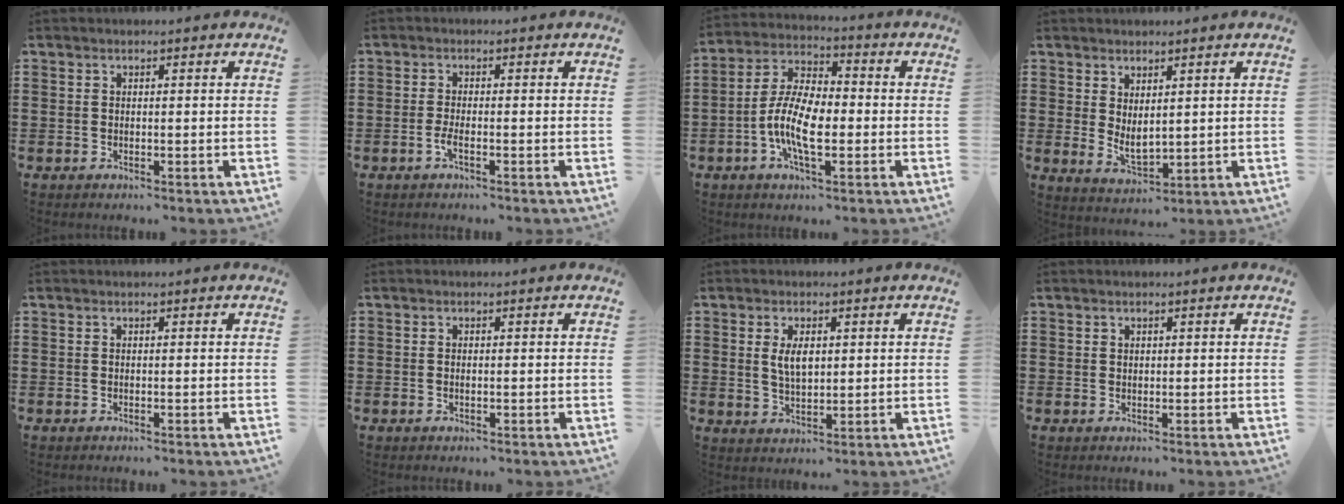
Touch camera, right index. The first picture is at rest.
{"total": 2.1, "force": [-1.0, 0.2, 1.9], "torque": [-0.047, -0.007, -0.022]}
{"total": 9.9, "force": [-2.5, 4.2, 8.6], "torque": [-0.200, -0.009, -0.054]}
{"total": 3.3, "force": [1.3, 1.8, 2.5], "torque": [-0.051, 0.001, 0.026]}
{"total": 0.0}
{"total": 0.7, "force": [0.0, 0.3, 0.6], "torque": [-0.014, -0.002, 0.001]}
{"total": 4.3, "force": [1.0, 2.0, 3.6], "torque": [-0.067, 0.004, 0.014]}
{"total": 0.7, "force": [0.4, 0.5, 0.2], "torque": [-0.005, 0.002, 0.009]}